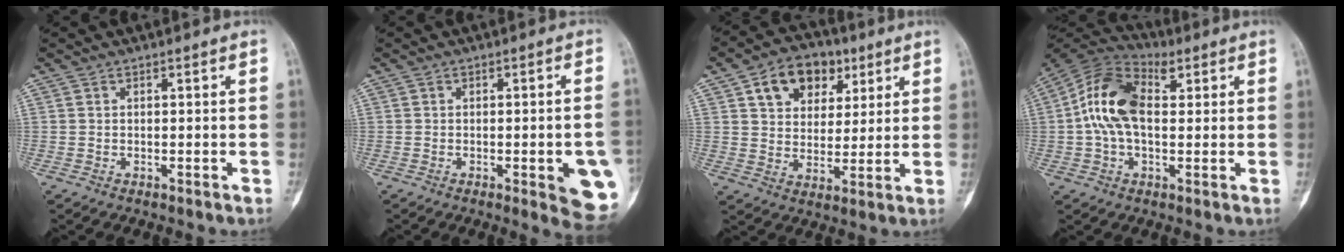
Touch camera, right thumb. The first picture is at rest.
{"total": 10.1, "force": [-2.6, 2.7, 9.5], "torque": [-0.097, -0.004, -0.024]}
{"total": 12.6, "force": [5.7, 8.9, 6.7], "torque": [-0.069, -0.009, 0.094]}
{"total": 13.2, "force": [2.4, 7.6, 10.5], "torque": [-0.207, 0.032, 0.037]}